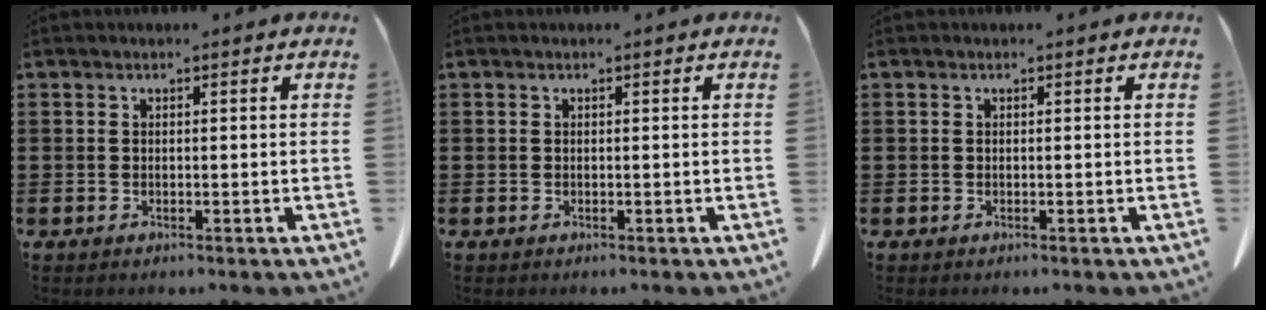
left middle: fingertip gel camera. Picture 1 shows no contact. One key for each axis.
{"total": 0.0}
{"total": 0.0}